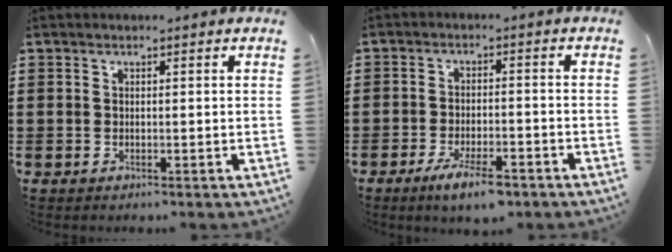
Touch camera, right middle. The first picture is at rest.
{"total": 5.4, "force": [-3.8, 1.4, 3.5], "torque": [-0.068, 0.001, -0.069]}